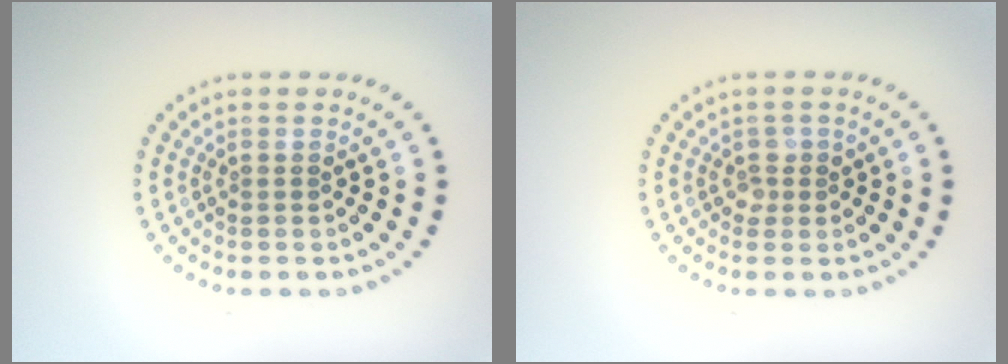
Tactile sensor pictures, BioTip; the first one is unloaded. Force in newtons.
{"total": 1.2, "press": 1.1, "slide": 0.4}